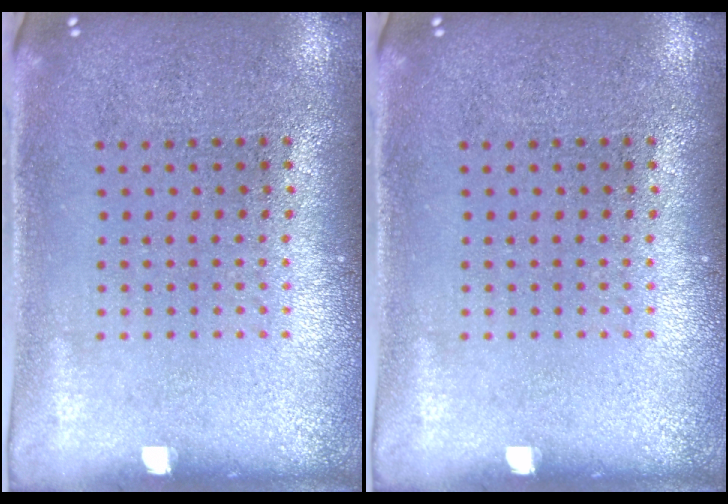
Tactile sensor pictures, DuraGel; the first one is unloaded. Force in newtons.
{"total": 0.0}